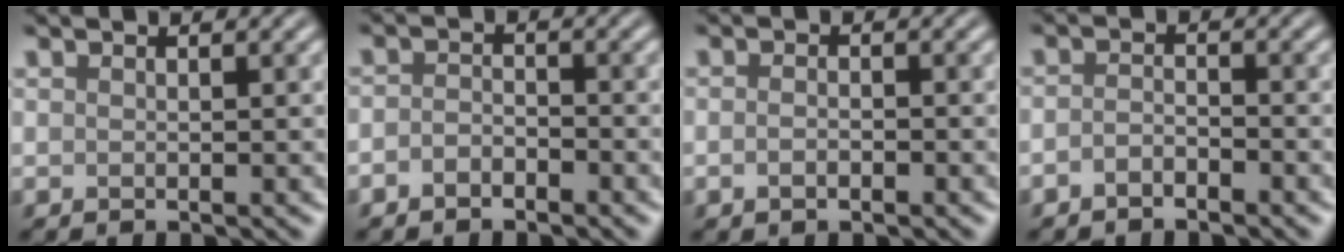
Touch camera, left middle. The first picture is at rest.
{"total": 1.6, "force": [-1.1, 0.8, 0.8], "torque": [-0.017, 0.002, -0.024]}
{"total": 1.3, "force": [-0.5, 0.6, 1.0], "torque": [-0.020, 0.000, -0.013]}
{"total": 1.4, "force": [-1.1, 0.5, 0.8], "torque": [-0.017, 0.003, -0.025]}